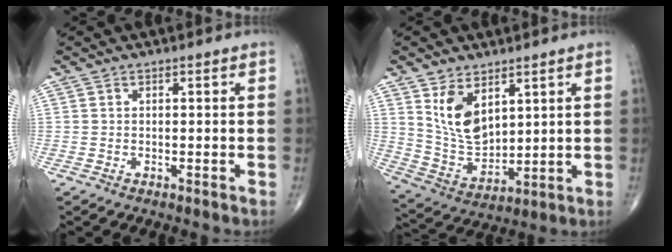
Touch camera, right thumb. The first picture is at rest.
{"total": 10.4, "force": [4.7, 6.0, 7.0], "torque": [-0.108, -0.030, 0.106]}